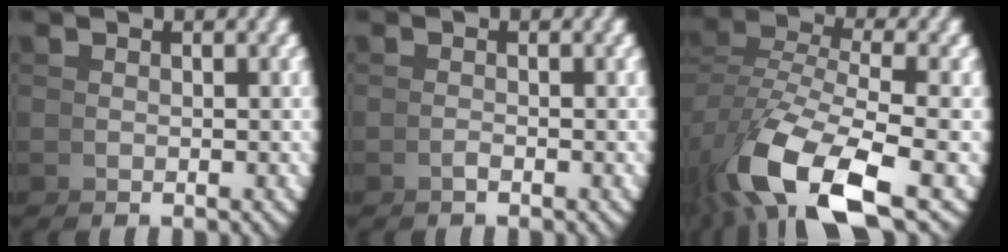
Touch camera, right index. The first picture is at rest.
{"total": 1.1, "force": [-0.5, -1.0, -0.2], "torque": [0.006, 0.005, -0.011]}
{"total": 7.9, "force": [-3.7, 3.2, 6.2], "torque": [-0.135, -0.038, -0.036]}